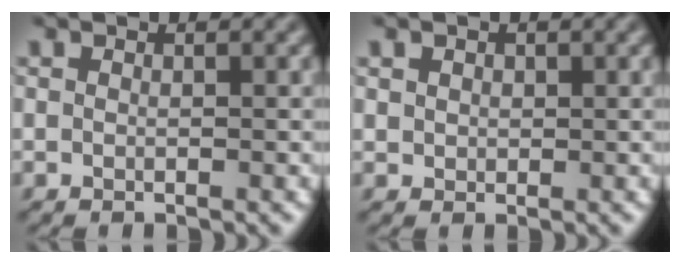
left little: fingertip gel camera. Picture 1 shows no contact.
{"total": 1.8, "force": [0.9, 1.3, 0.7], "torque": [-0.025, 0.005, 0.021]}